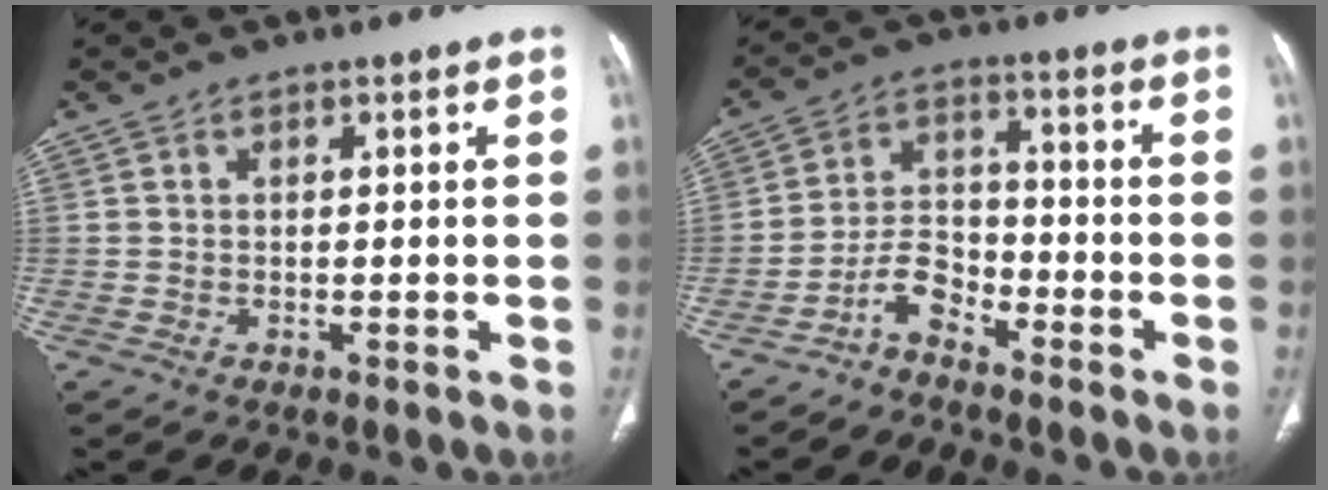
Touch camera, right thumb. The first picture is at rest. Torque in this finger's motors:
{"motor_torque": [-0.40, 0.36, -0.09, 0.23, 0.02]}